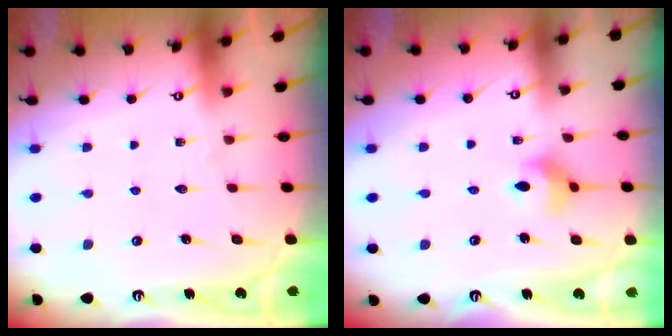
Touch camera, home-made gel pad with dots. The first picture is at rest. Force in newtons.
{"total": 5.9, "press": 5.7, "slide": 1.5}